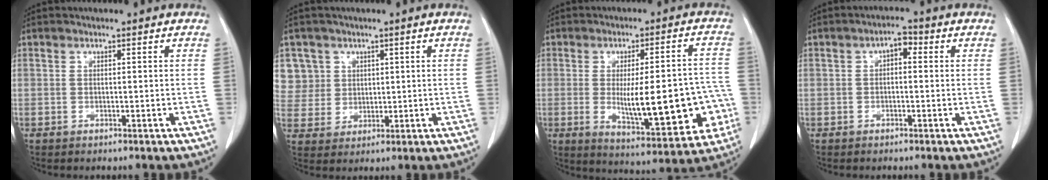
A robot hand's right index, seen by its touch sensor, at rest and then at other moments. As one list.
[{"total": 7.2, "force": [3.3, 6.4, -0.1], "torque": [0.011, 0.016, 0.076]}, {"total": 17.1, "force": [-3.0, 4.6, 16.2], "torque": [-0.210, 0.013, -0.021]}, {"total": 2.6, "force": [0.4, 1.3, 2.3], "torque": [-0.030, 0.011, 0.000]}]